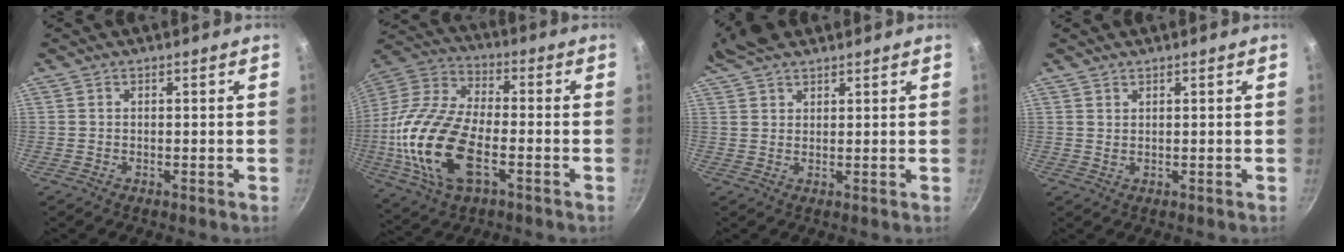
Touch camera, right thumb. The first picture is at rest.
{"total": 21.9, "force": [-4.9, 11.5, 18.0], "torque": [-0.365, 0.024, -0.101]}
{"total": 6.7, "force": [5.0, 3.1, 3.2], "torque": [-0.049, 0.003, 0.089]}
{"total": 1.0, "force": [0.9, 0.3, 0.3], "torque": [-0.002, -0.012, 0.015]}